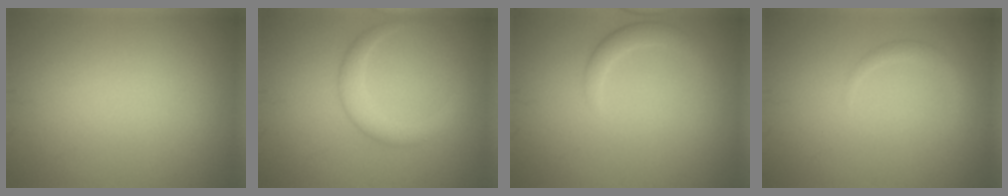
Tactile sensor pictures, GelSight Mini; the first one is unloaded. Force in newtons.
{"total": 2.8, "press": 2.8, "slide": 0.2}
{"total": 1.7, "press": 1.7, "slide": 0.2}
{"total": 1.3, "press": 1.3, "slide": 0.1}